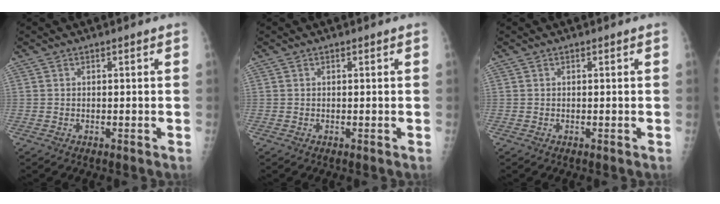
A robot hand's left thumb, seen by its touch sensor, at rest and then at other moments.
{"total": 0.0}
{"total": 0.0}